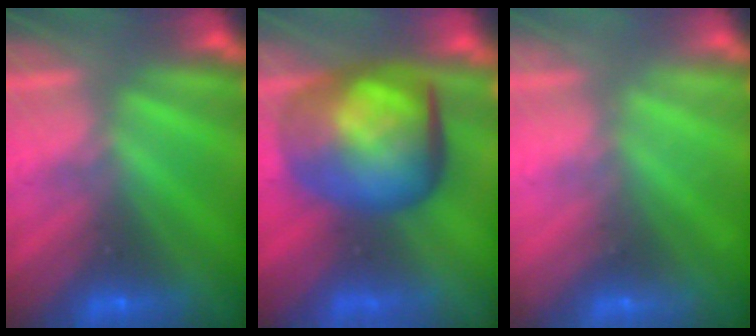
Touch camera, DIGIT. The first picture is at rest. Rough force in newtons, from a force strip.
{"total": 7.0}
{"total": 2.0}